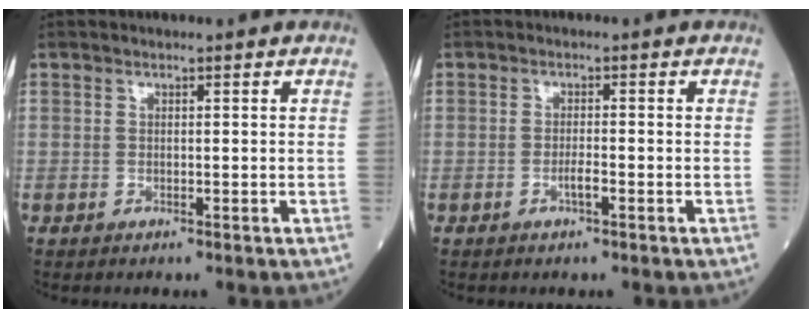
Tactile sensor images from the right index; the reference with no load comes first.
{"total": 1.6, "force": [-0.8, 0.1, 1.4], "torque": [-0.026, 0.001, -0.015]}